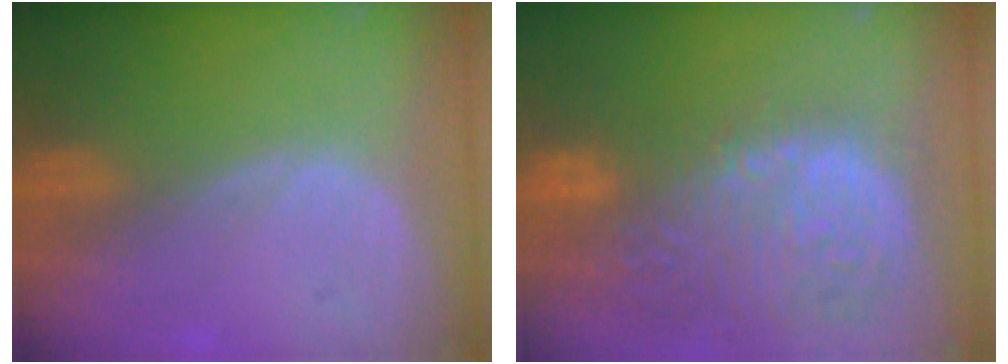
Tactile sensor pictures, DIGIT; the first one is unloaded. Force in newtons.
{"total": 15.3, "press": 12.5, "slide": 8.8}